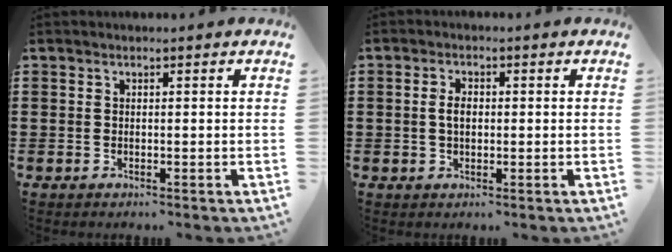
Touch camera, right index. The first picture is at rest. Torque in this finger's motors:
{"motor_torque": [1.07, 1.07, 0.18, 0.07]}